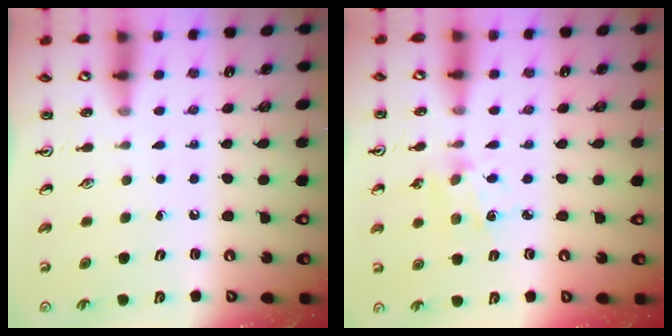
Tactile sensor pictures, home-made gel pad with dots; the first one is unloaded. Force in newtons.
{"total": 2.9, "press": 2.9, "slide": 0.3}